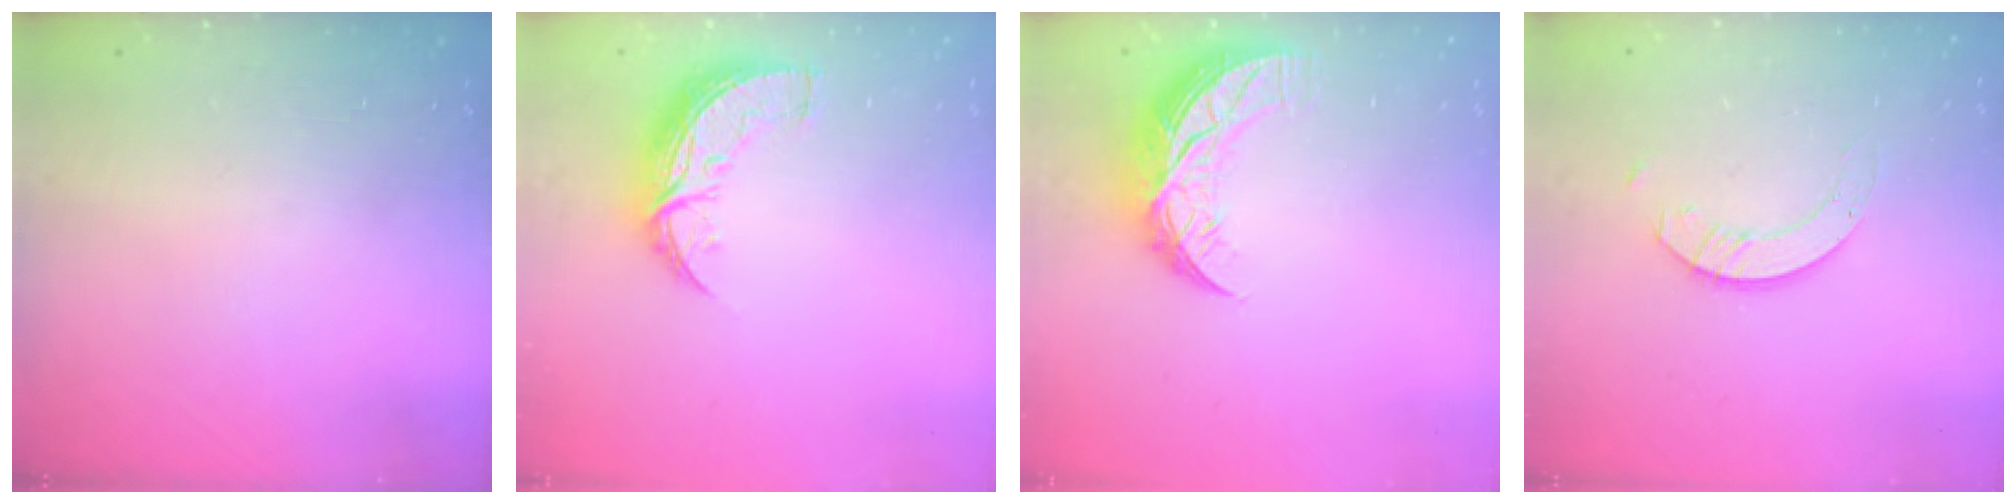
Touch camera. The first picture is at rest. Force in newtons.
{"total": 8.9, "press": 8.9, "slide": 0.6}
{"total": 10.1, "press": 10.0, "slide": 0.9}
{"total": 3.4, "press": 3.4, "slide": 0.0}